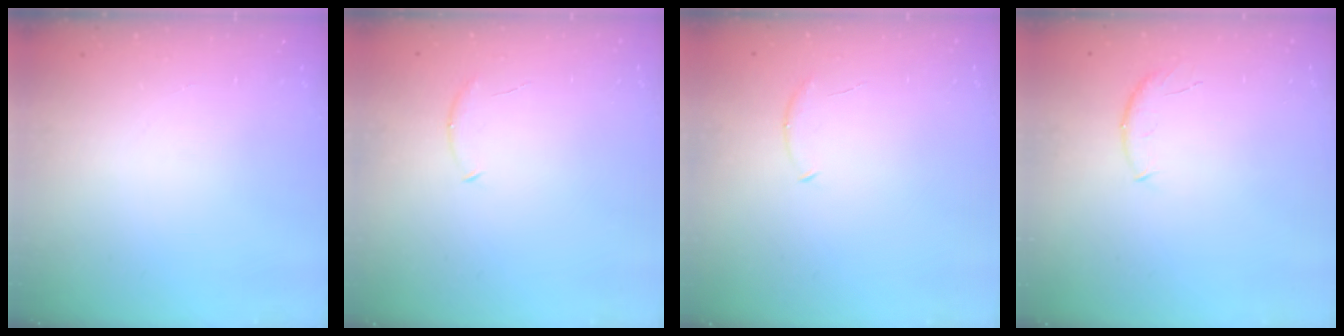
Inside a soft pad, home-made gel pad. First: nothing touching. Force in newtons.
{"total": 5.8, "press": 5.7, "slide": 1.2}
{"total": 5.8, "press": 5.7, "slide": 1.2}
{"total": 6.1, "press": 6.0, "slide": 1.0}